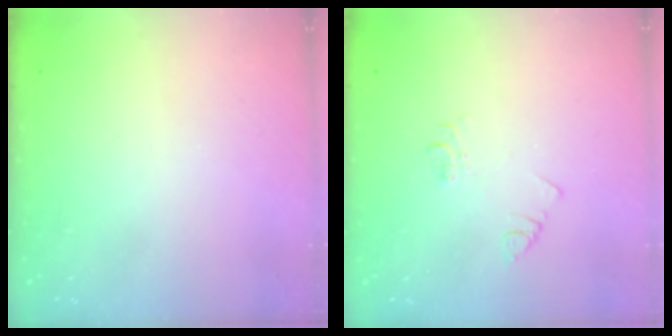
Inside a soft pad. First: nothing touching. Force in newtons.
{"total": 3.6, "press": 3.6, "slide": 0.6}